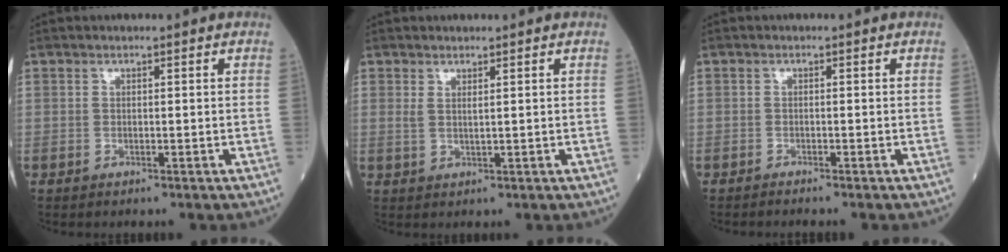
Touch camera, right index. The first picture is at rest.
{"total": 1.5, "force": [0.9, 0.1, 1.2], "torque": [-0.031, -0.001, 0.021]}
{"total": 1.7, "force": [-1.5, -0.2, 0.6], "torque": [-0.005, 0.001, -0.022]}